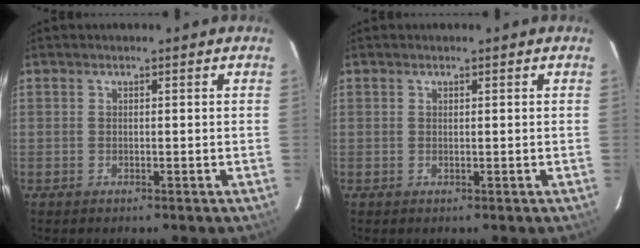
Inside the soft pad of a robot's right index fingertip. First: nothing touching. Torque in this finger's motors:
{"motor_torque": [-0.06, 0.01, -0.03, 0.00]}